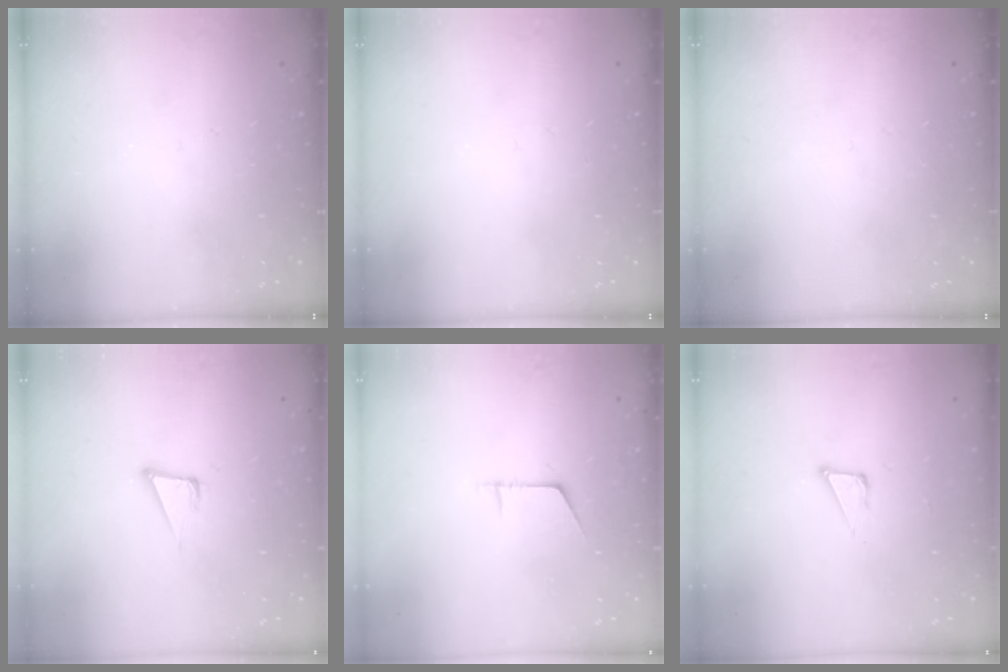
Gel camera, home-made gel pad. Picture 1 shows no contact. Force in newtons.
{"total": 0.0}
{"total": 0.0}
{"total": 5.7, "press": 4.6, "slide": 3.2}
{"total": 4.8, "press": 4.7, "slide": 0.4}
{"total": 4.0, "press": 3.9, "slide": 0.8}